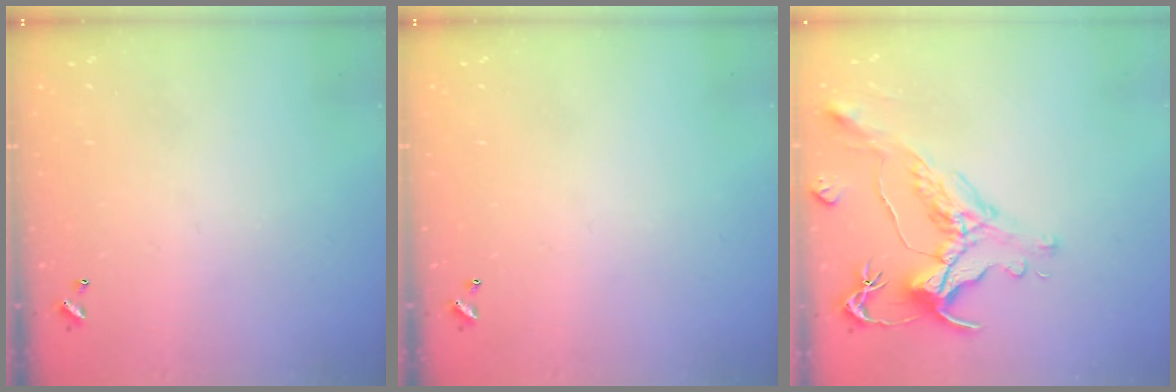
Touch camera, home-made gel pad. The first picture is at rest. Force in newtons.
{"total": 0.0}
{"total": 1.6, "press": 0.9, "slide": 1.3}